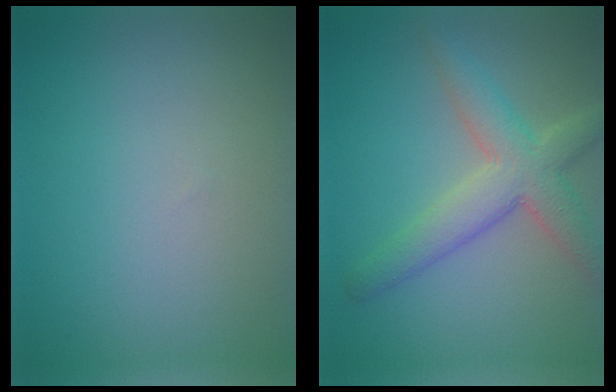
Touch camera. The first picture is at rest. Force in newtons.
{"total": 5.2, "press": 5.2, "slide": 0.5}